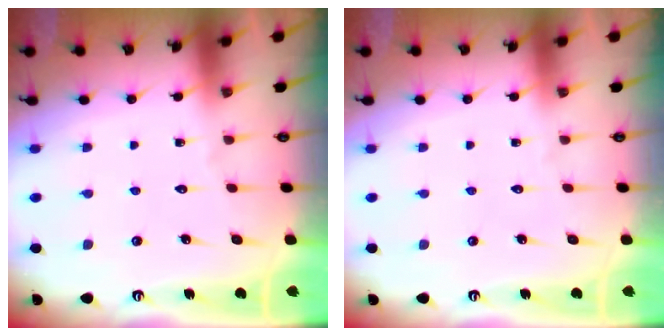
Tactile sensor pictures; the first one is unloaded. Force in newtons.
{"total": 0.0}